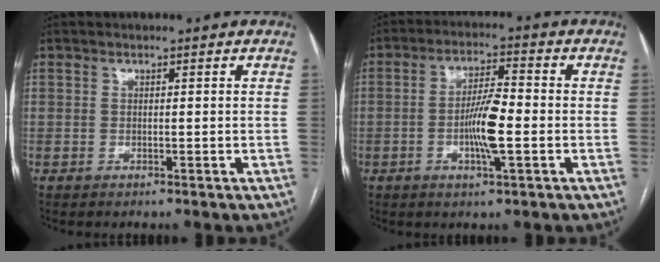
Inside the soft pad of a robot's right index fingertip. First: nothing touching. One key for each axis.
{"total": 7.4, "fx": -1.6, "fy": 1.0, "fz": 7.2, "tx": -0.134, "ty": 0.001, "tz": -0.031}